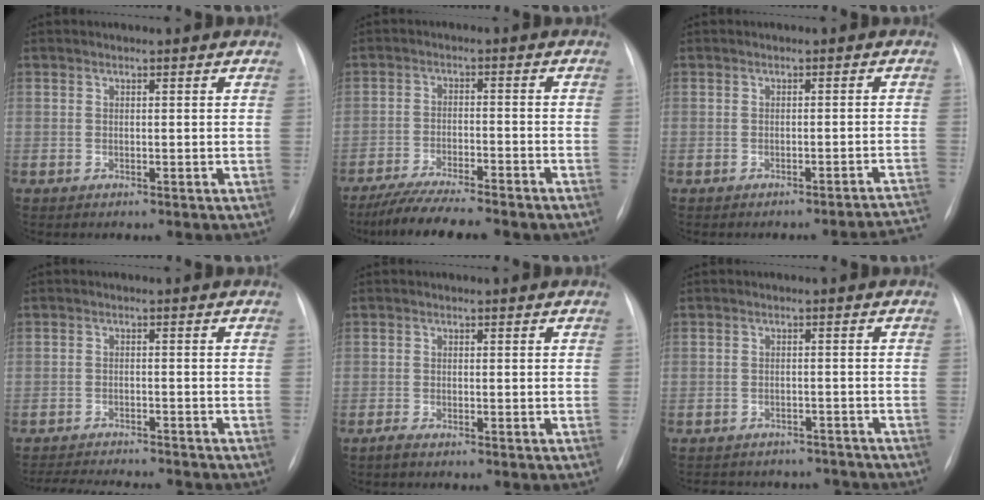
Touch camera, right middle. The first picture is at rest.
{"total": 12.0, "force": [-10.0, 1.6, 6.3], "torque": [-0.099, -0.018, -0.152]}
{"total": 5.4, "force": [-5.3, 0.0, 0.9], "torque": [0.011, 0.015, -0.056]}
{"total": 11.0, "force": [-10.2, 1.4, 3.7], "torque": [-0.059, -0.006, -0.141]}
{"total": 0.9, "force": [-0.7, 0.0, 0.6], "torque": [-0.022, -0.006, -0.014]}
{"total": 10.0, "force": [-9.2, 3.9, 1.2], "torque": [-0.019, 0.021, -0.103]}